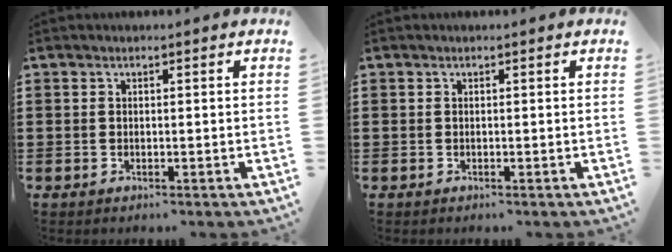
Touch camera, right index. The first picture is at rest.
{"total": 0.0}